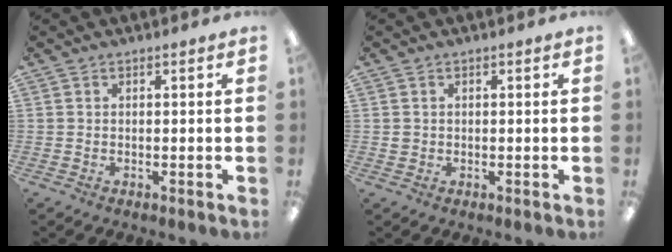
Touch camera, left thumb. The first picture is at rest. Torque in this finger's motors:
{"motor_torque": [-0.03, -0.03, -0.08, -0.09, 0.00]}